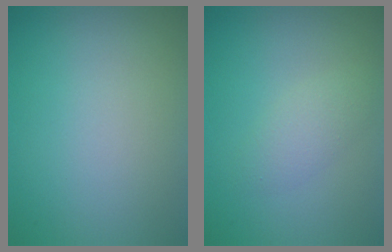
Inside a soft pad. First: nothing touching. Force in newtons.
{"total": 1.9, "press": 1.9, "slide": 0.1}